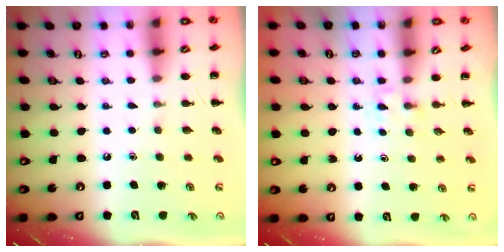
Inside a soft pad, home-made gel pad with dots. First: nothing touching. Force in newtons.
{"total": 2.2, "press": 2.0, "slide": 0.9}